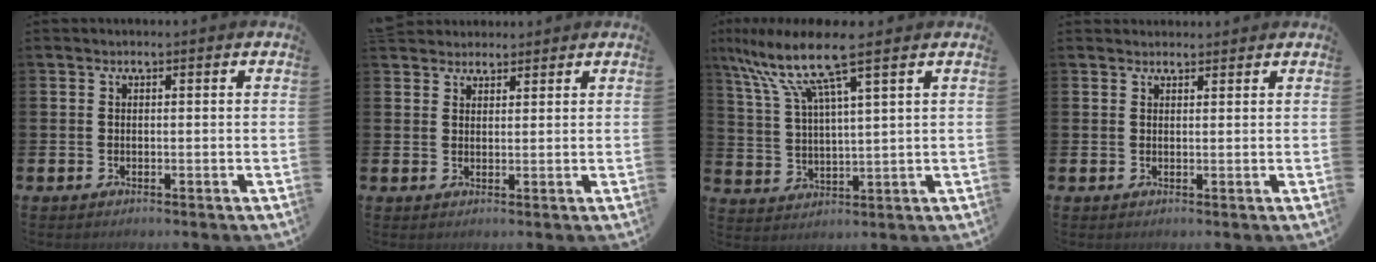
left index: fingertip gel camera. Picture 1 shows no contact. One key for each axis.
{"total": 2.7, "fx": 2.5, "fy": 1.0, "fz": -0.3, "tx": 0.008, "ty": -0.008, "tz": 0.045}
{"total": 10.1, "fx": 7.3, "fy": 1.1, "fz": 6.8, "tx": -0.159, "ty": -0.024, "tz": 0.124}
{"total": 1.5, "fx": 1.4, "fy": 0.4, "fz": 0.0, "tx": 0.008, "ty": -0.004, "tz": 0.024}